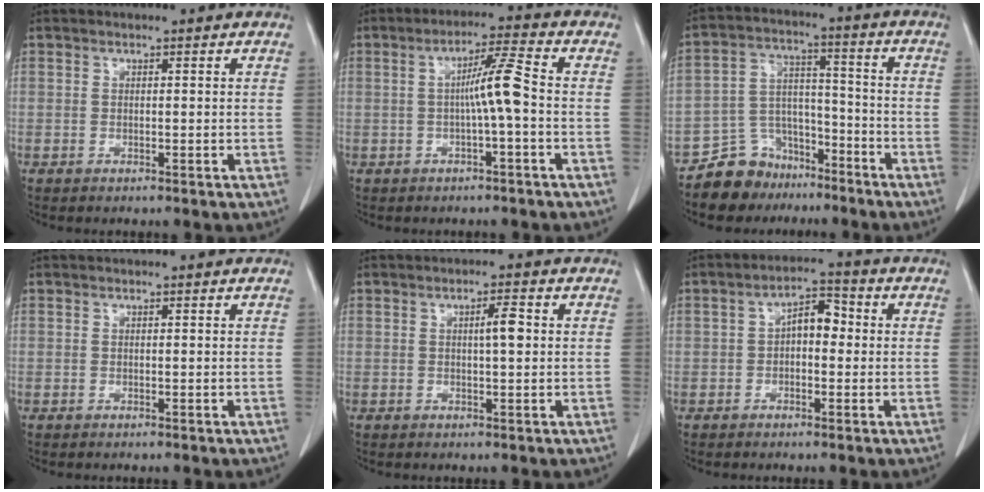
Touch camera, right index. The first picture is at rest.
{"total": 5.8, "force": [-0.6, -0.4, 5.8], "torque": [-0.098, 0.012, -0.010]}
{"total": 9.2, "force": [-7.1, 5.7, 1.1], "torque": [-0.020, 0.040, -0.125]}
{"total": 0.0}
{"total": 2.9, "force": [0.4, 0.3, 2.8], "torque": [-0.048, 0.002, 0.007]}
{"total": 5.1, "force": [0.2, 2.6, 4.4], "torque": [-0.073, 0.026, -0.003]}